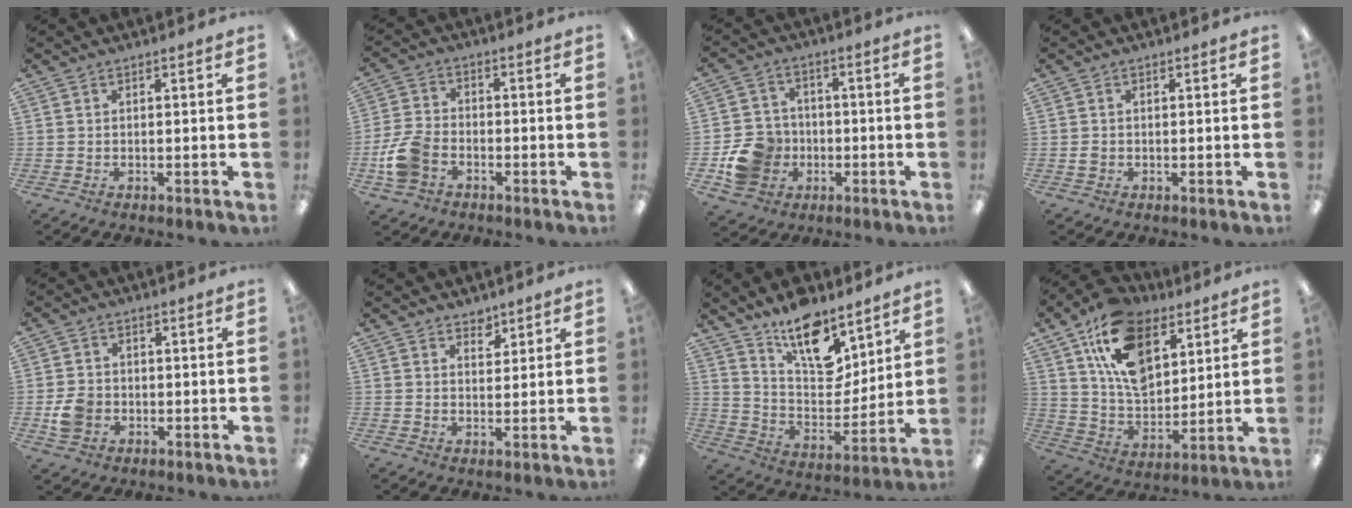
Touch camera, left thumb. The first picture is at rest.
{"total": 9.0, "force": [-3.7, 6.0, 5.4], "torque": [-0.121, 0.016, -0.070]}
{"total": 11.2, "force": [-3.4, 9.9, 3.9], "torque": [-0.084, 0.032, -0.054]}
{"total": 1.0, "force": [0.0, 0.9, 0.6], "torque": [-0.012, 0.005, -0.003]}
{"total": 5.3, "force": [-1.5, 4.4, 2.5], "torque": [-0.039, 0.008, -0.026]}
{"total": 3.0, "force": [2.6, 1.4, 0.5], "torque": [0.012, -0.019, 0.044]}
{"total": 15.9, "force": [11.6, 7.3, 8.0], "torque": [-0.127, -0.077, 0.207]}
{"total": 18.2, "force": [9.7, 11.0, 10.8], "torque": [-0.187, -0.028, 0.181]}